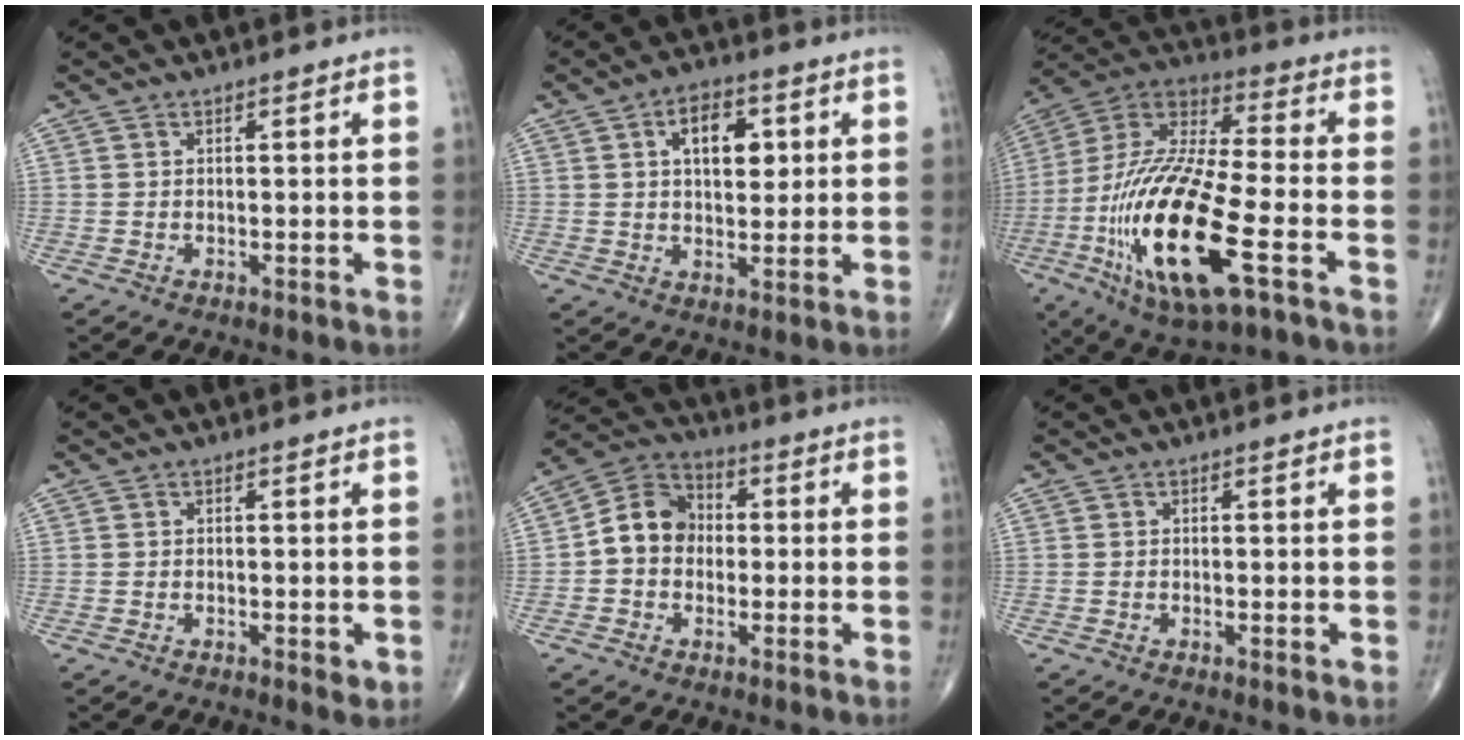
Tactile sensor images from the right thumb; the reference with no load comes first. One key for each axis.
{"total": 8.8, "fx": 2.6, "fy": 5.1, "fz": 6.7, "tx": -0.071, "ty": -0.006, "tz": 0.039}
{"total": 26.4, "fx": -8.1, "fy": 8.3, "fz": 23.7, "tx": -0.529, "ty": 0.002, "tz": -0.140}
{"total": 1.6, "fx": -0.4, "fy": 0.7, "fz": 1.4, "tx": -0.017, "ty": -0.003, "tz": -0.007}
{"total": 9.2, "fx": -0.4, "fy": 7.6, "fz": 5.2, "tx": -0.073, "ty": 0.034, "tz": -0.023}
{"total": 0.8, "fx": -0.1, "fy": 0.2, "fz": 0.8, "tx": -0.018, "ty": -0.004, "tz": -0.005}